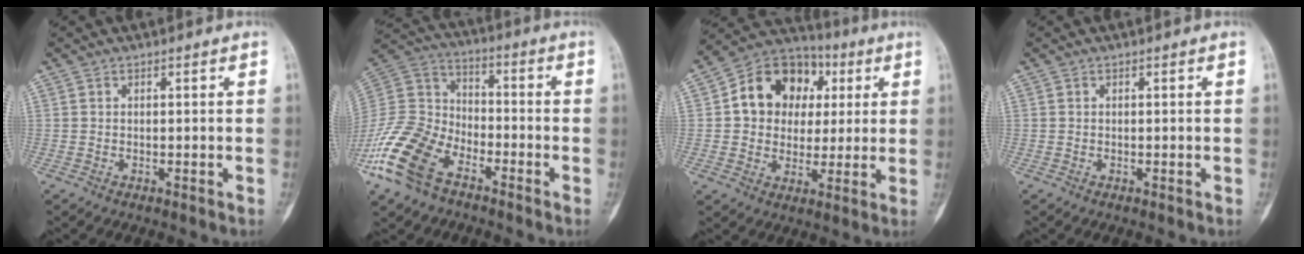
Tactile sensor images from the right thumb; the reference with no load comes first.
{"total": 15.3, "force": [-9.0, 9.0, 8.4], "torque": [-0.172, 0.049, -0.188]}
{"total": 15.2, "force": [3.2, 12.3, 8.4], "torque": [-0.090, 0.015, 0.045]}
{"total": 0.0}